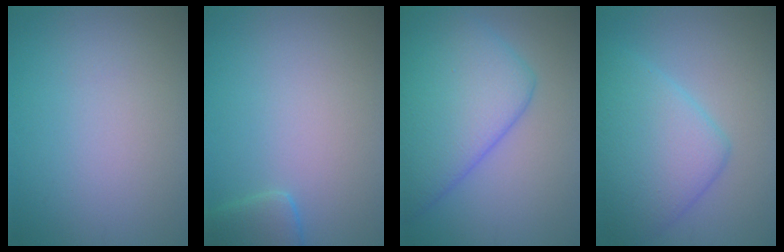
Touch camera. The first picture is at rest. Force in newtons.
{"total": 2.4, "press": 2.4, "slide": 0.2}
{"total": 9.8, "press": 9.8, "slide": 0.2}
{"total": 6.8, "press": 6.7, "slide": 0.2}